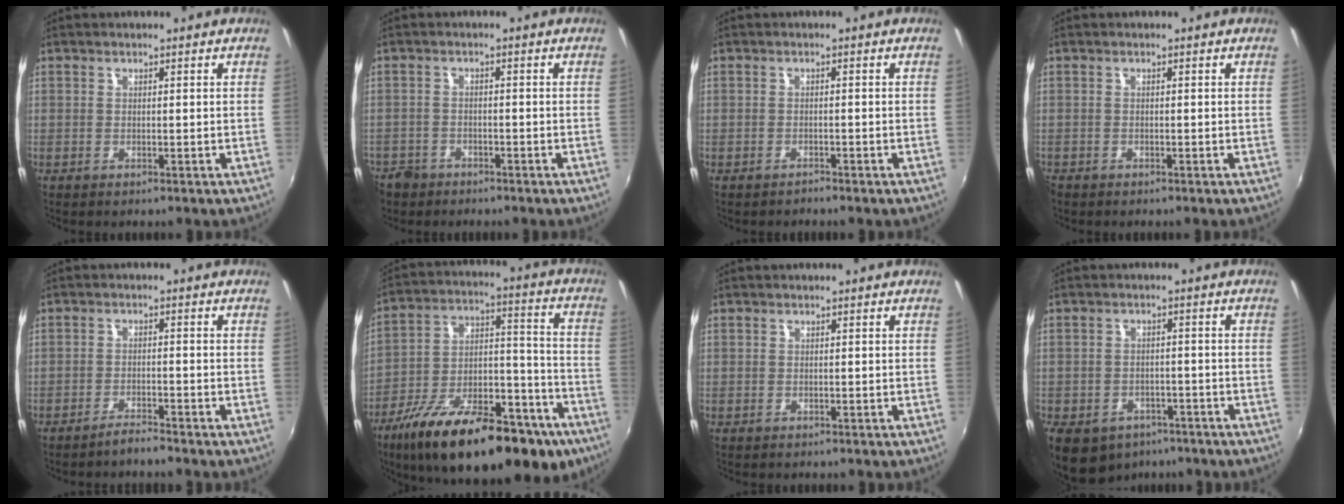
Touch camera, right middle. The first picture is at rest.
{"total": 4.6, "force": [-3.6, 2.7, 0.9], "torque": [-0.040, -0.008, -0.067]}
{"total": 1.4, "force": [-1.3, 0.4, 0.3], "torque": [-0.009, -0.003, -0.020]}
{"total": 0.9, "force": [-0.8, 0.3, 0.4], "torque": [-0.010, -0.003, -0.014]}
{"total": 2.6, "force": [-2.5, 0.0, 0.7], "torque": [-0.027, -0.001, -0.046]}
{"total": 30.2, "force": [-19.0, 12.0, 20.2], "torque": [-0.303, -0.007, -0.274]}
{"total": 0.9, "force": [-0.3, 0.8, -0.1], "torque": [-0.001, 0.002, -0.002]}
{"total": 14.5, "force": [-9.2, 9.2, 6.3], "torque": [-0.157, -0.016, -0.125]}